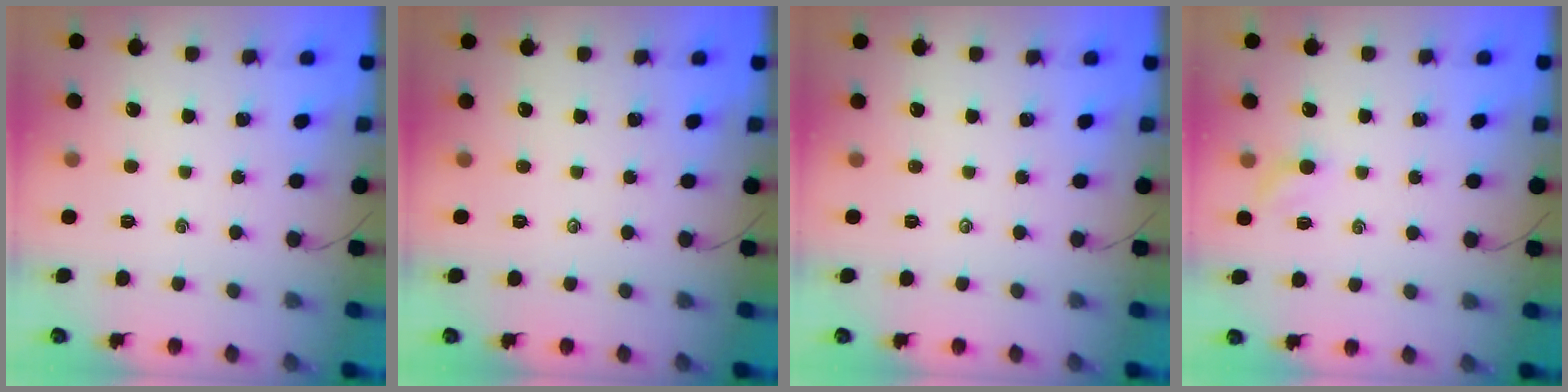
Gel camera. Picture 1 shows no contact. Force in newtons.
{"total": 0.0}
{"total": 0.0}
{"total": 3.6, "press": 3.4, "slide": 1.1}